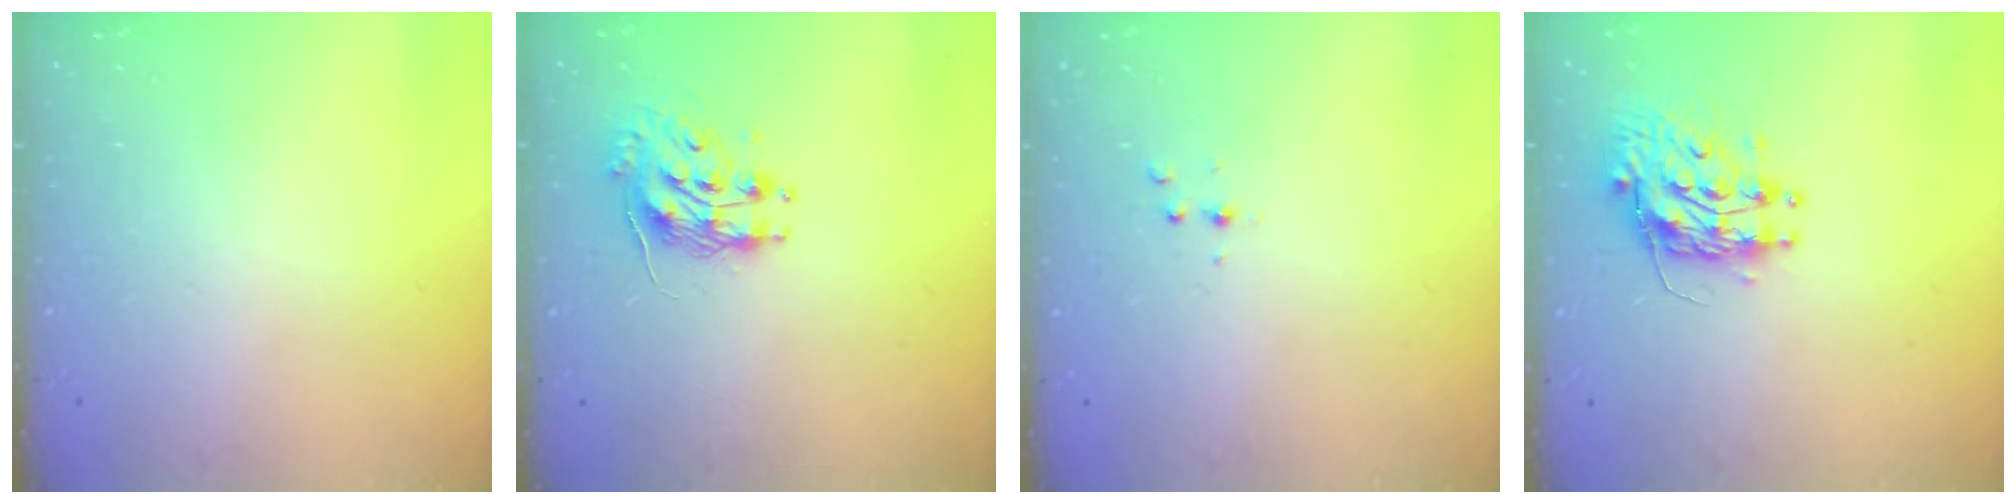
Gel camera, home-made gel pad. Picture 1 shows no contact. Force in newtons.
{"total": 9.3, "press": 9.3, "slide": 0.5}
{"total": 3.1, "press": 2.7, "slide": 1.6}
{"total": 10.6, "press": 10.5, "slide": 0.8}